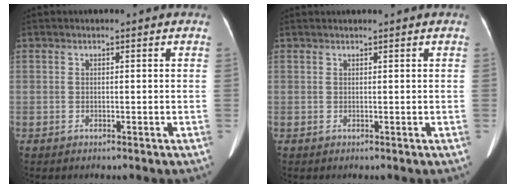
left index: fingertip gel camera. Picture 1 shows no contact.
{"total": 1.8, "force": [1.7, -0.2, 0.7], "torque": [-0.006, 0.023, 0.028]}